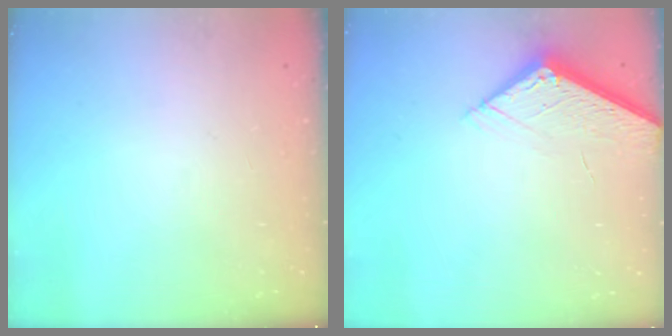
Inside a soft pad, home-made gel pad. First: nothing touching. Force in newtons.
{"total": 6.0, "press": 6.0, "slide": 0.6}